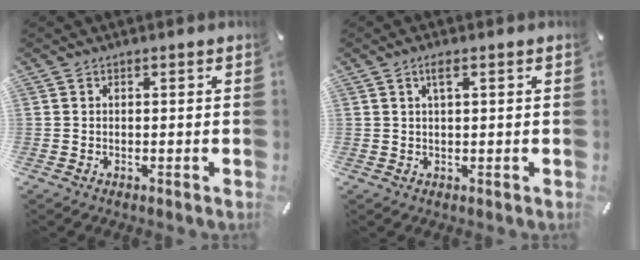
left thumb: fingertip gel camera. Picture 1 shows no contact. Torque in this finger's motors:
{"motor_torque": [-0.23, -0.22, -0.02, 0.32, 0.00]}